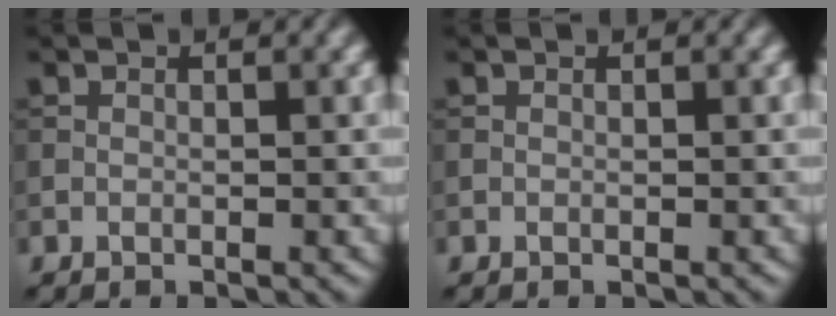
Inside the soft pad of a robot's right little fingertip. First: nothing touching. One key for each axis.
{"total": 0.0}